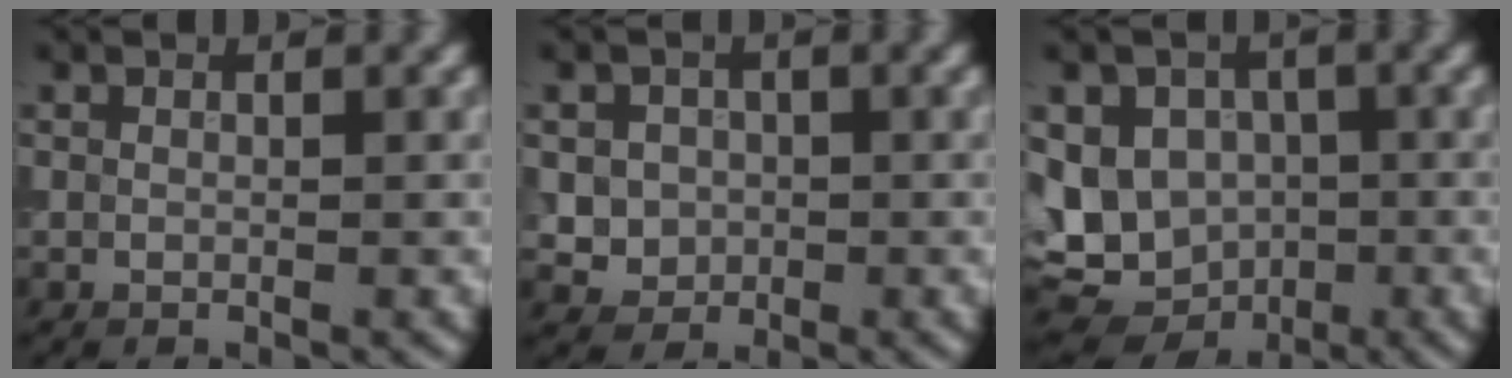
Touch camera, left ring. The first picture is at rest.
{"total": 3.0, "force": [0.2, 2.8, 1.1], "torque": [-0.008, -0.001, 0.002]}
{"total": 9.6, "force": [-0.9, 8.2, 4.8], "torque": [-0.068, -0.011, -0.026]}